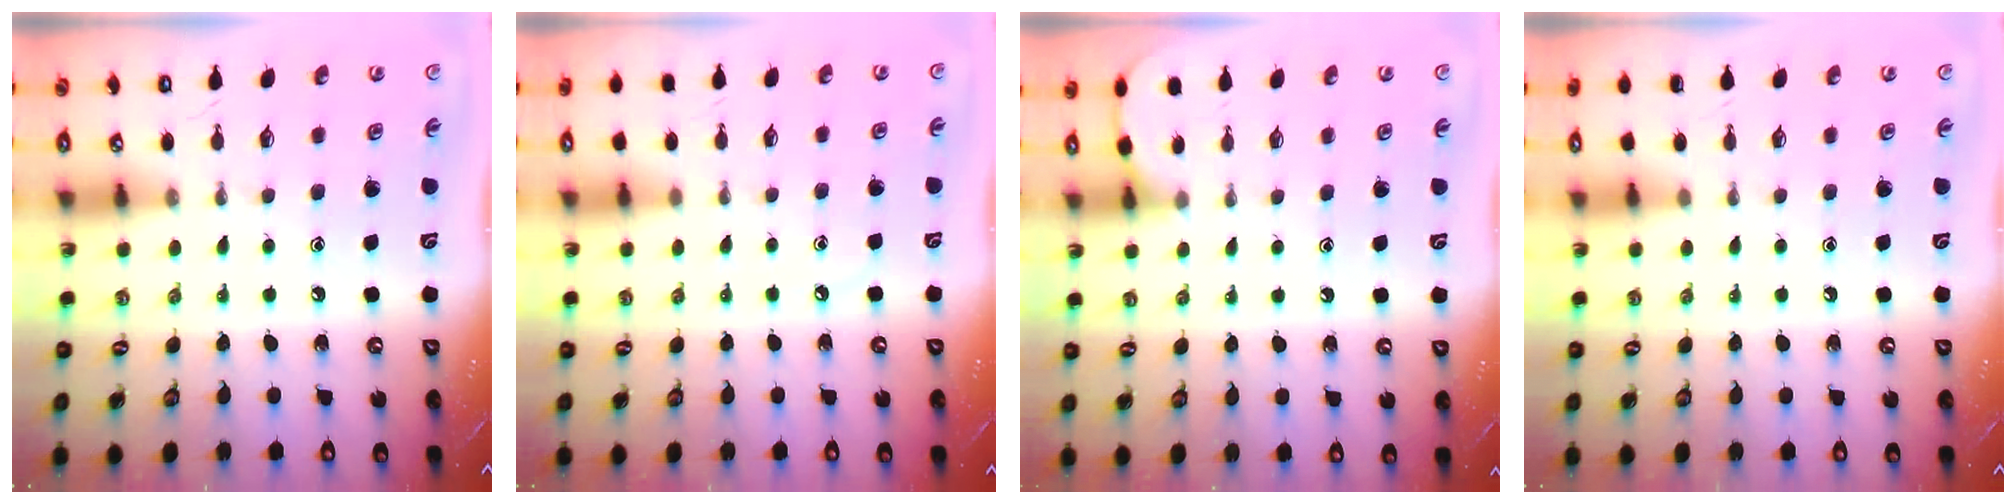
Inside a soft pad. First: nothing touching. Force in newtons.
{"total": 2.2, "press": 2.2, "slide": 0.3}
{"total": 3.3, "press": 3.3, "slide": 0.5}
{"total": 0.0}